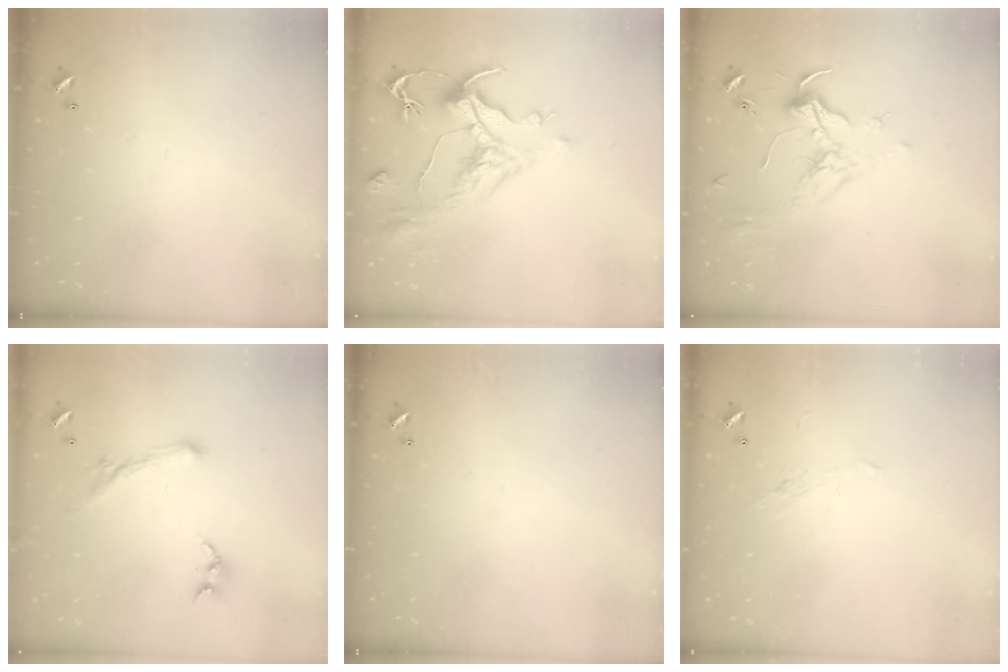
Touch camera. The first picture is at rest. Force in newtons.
{"total": 1.8, "press": 1.1, "slide": 1.4}
{"total": 1.9, "press": 1.7, "slide": 0.7}
{"total": 0.0}
{"total": 0.0}
{"total": 0.9, "press": 0.5, "slide": 0.7}